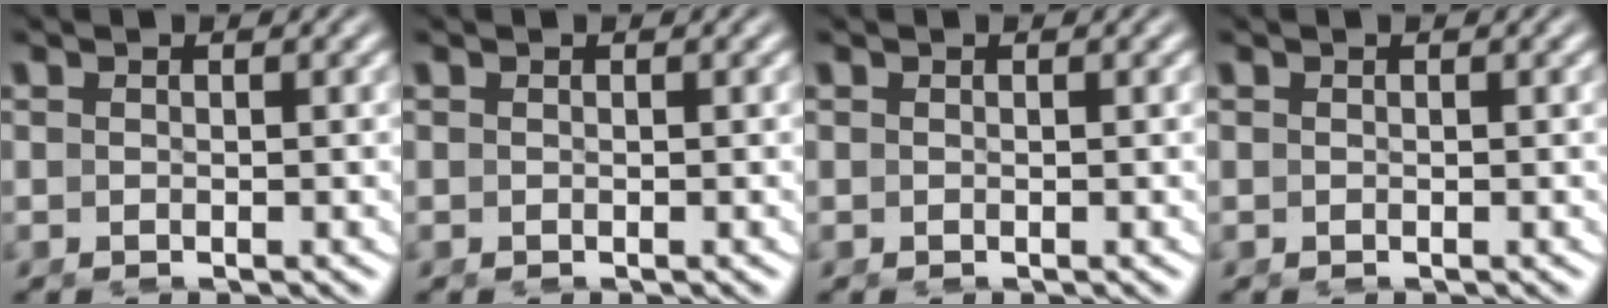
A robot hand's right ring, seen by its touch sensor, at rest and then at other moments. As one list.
[{"total": 0.0}, {"total": 0.0}, {"total": 0.0}]